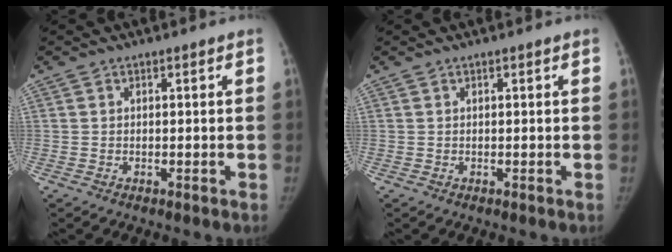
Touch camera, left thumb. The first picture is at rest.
{"total": 0.0}